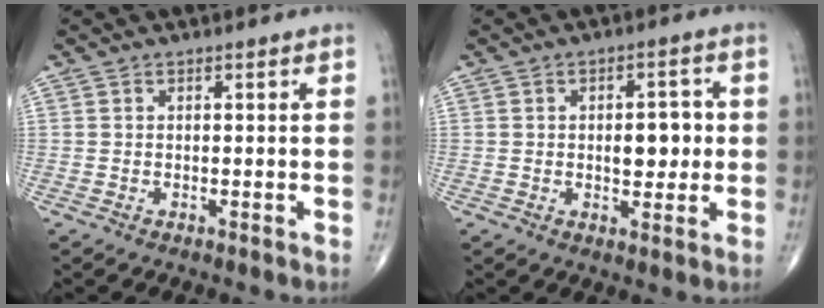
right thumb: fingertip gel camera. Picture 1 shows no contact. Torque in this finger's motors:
{"motor_torque": [0.94, 0.86, 0.83, 0.18, 0.01]}